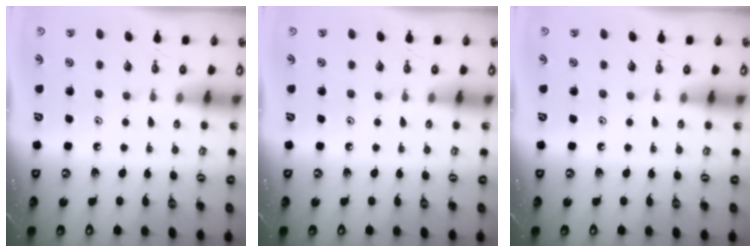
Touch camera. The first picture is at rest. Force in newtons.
{"total": 0.0}
{"total": 0.0}